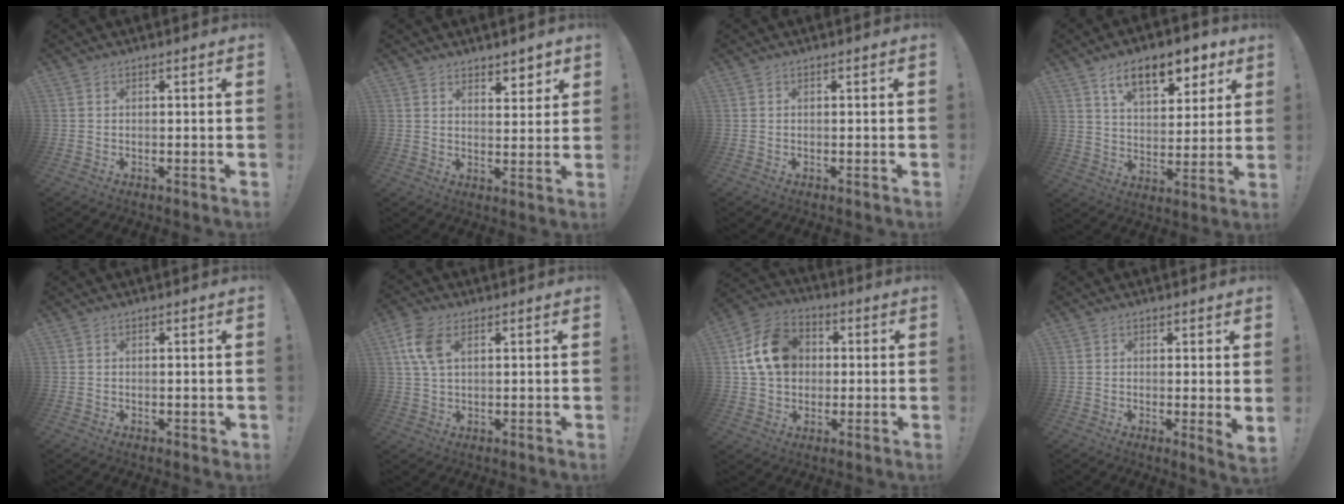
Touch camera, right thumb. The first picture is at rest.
{"total": 4.6, "force": [3.9, 2.0, 1.2], "torque": [0.002, -0.035, 0.070]}
{"total": 0.0}
{"total": 13.9, "force": [8.3, 6.9, 8.7], "torque": [-0.130, -0.040, 0.144]}
{"total": 0.9, "force": [0.4, 0.6, 0.5], "torque": [-0.011, 0.002, 0.007]}
{"total": 8.2, "force": [3.0, 4.7, 6.0], "torque": [-0.128, -0.003, 0.057]}
{"total": 15.9, "force": [3.0, 12.6, 9.1], "torque": [-0.148, 0.008, 0.068]}
{"total": 3.0, "force": [1.2, 0.7, 2.7], "torque": [-0.033, -0.011, 0.022]}